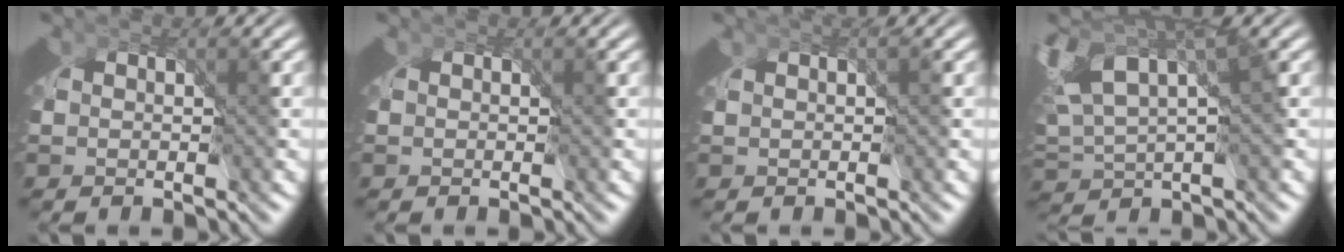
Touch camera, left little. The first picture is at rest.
{"total": 0.0}
{"total": 0.7, "force": [0.6, -0.1, 0.5], "torque": [0.006, 0.010, 0.007]}
{"total": 5.9, "force": [0.5, 3.9, 4.3], "torque": [-0.080, 0.006, 0.004]}